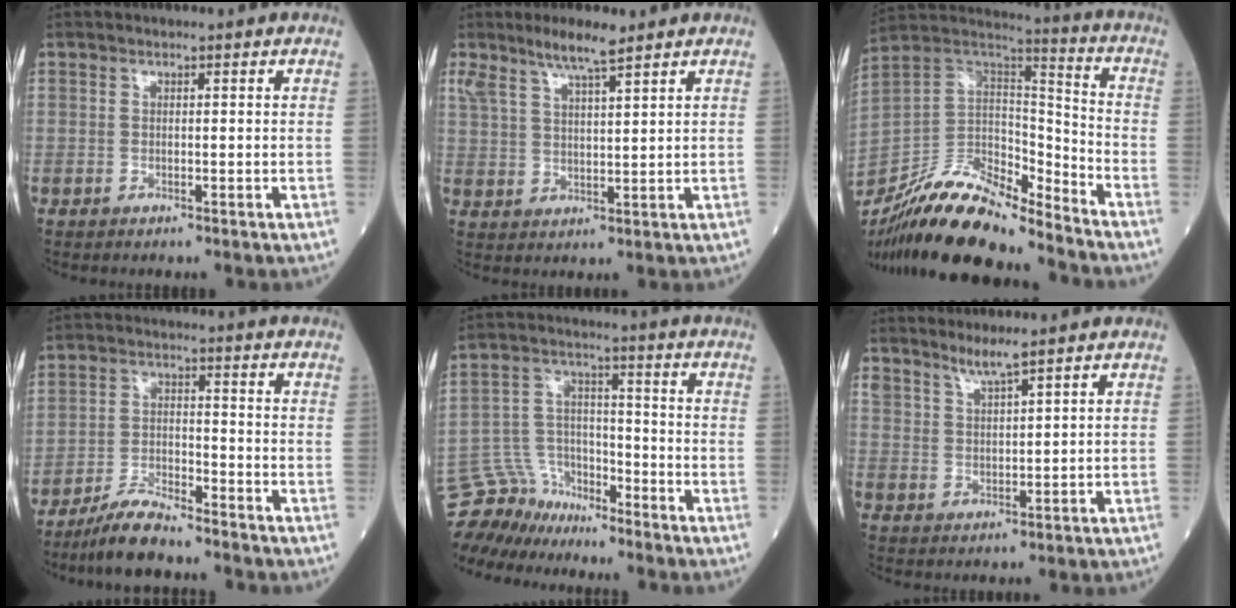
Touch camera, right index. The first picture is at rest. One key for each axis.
{"total": 6.2, "fx": 4.8, "fy": 0.5, "fz": 3.8, "tx": -0.082, "ty": 0.006, "tz": 0.091}
{"total": 19.3, "fx": -16.7, "fy": 4.1, "fz": 8.8, "tx": -0.176, "ty": 0.021, "tz": -0.306}
{"total": 6.6, "fx": -6.0, "fy": 0.7, "fz": 2.7, "tx": -0.057, "ty": -0.016, "tz": -0.114}
{"total": 10.2, "fx": -9.8, "fy": 3.0, "fz": 0.0, "tx": -0.015, "ty": 0.026, "tz": -0.188}
{"total": 3.5, "fx": 3.1, "fy": -0.2, "fz": 1.6, "tx": -0.037, "ty": -0.004, "tz": 0.065}